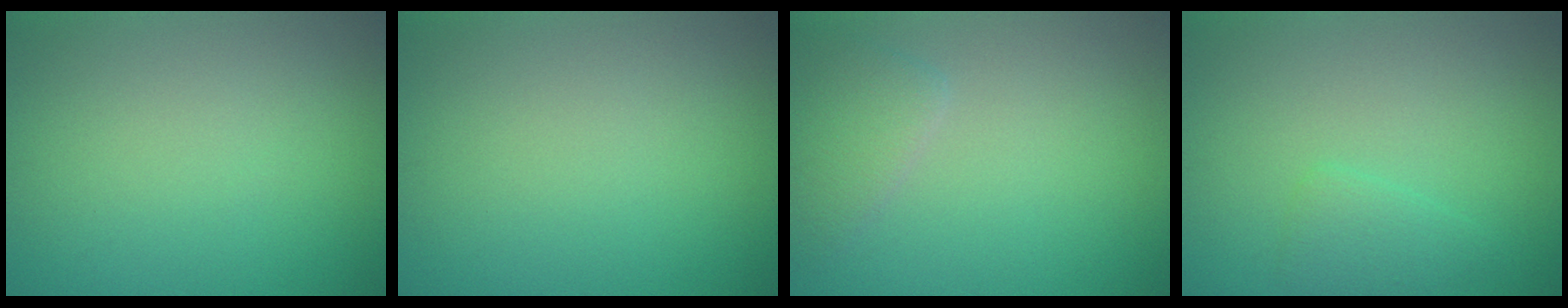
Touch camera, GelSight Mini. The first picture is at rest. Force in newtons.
{"total": 0.0}
{"total": 2.5, "press": 2.5, "slide": 0.2}
{"total": 1.7, "press": 1.7, "slide": 0.1}